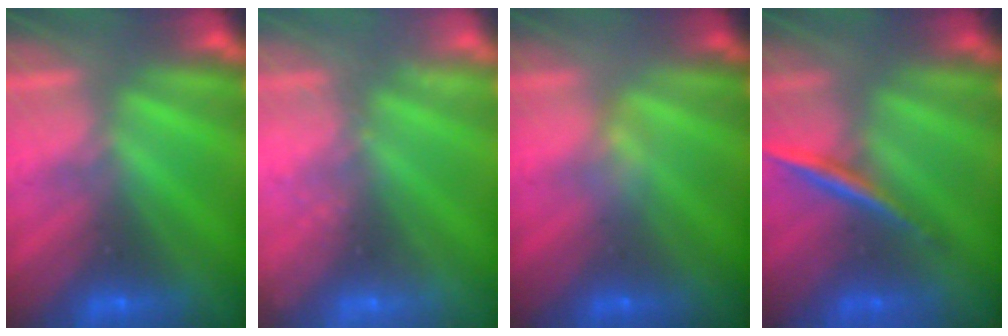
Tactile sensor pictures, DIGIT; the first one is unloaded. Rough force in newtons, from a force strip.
{"total": 2.3}
{"total": 2.3}
{"total": 1.7}